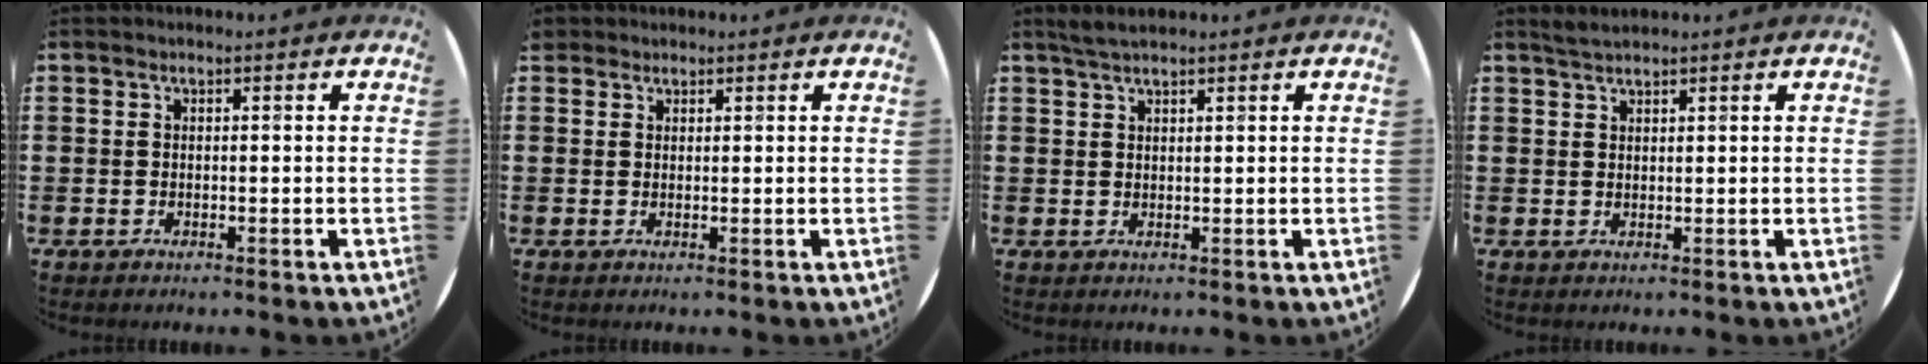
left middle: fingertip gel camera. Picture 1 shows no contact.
{"total": 1.1, "force": [1.0, 0.4, -0.1], "torque": [-0.001, 0.002, 0.021]}
{"total": 1.9, "force": [1.7, 0.2, 0.9], "torque": [-0.020, 0.003, 0.031]}
{"total": 1.6, "force": [1.5, 0.1, 0.5], "torque": [-0.011, 0.002, 0.028]}